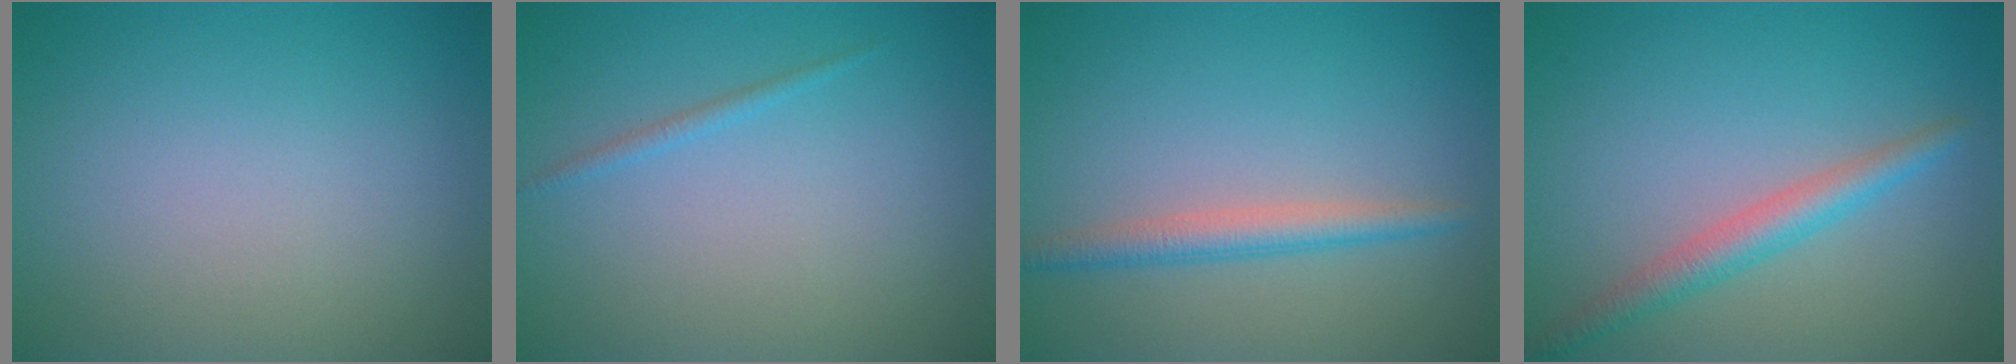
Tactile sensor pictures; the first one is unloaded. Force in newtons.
{"total": 0.8, "press": 0.8, "slide": 0.1}
{"total": 2.4, "press": 2.4, "slide": 0.1}
{"total": 2.9, "press": 2.9, "slide": 0.2}